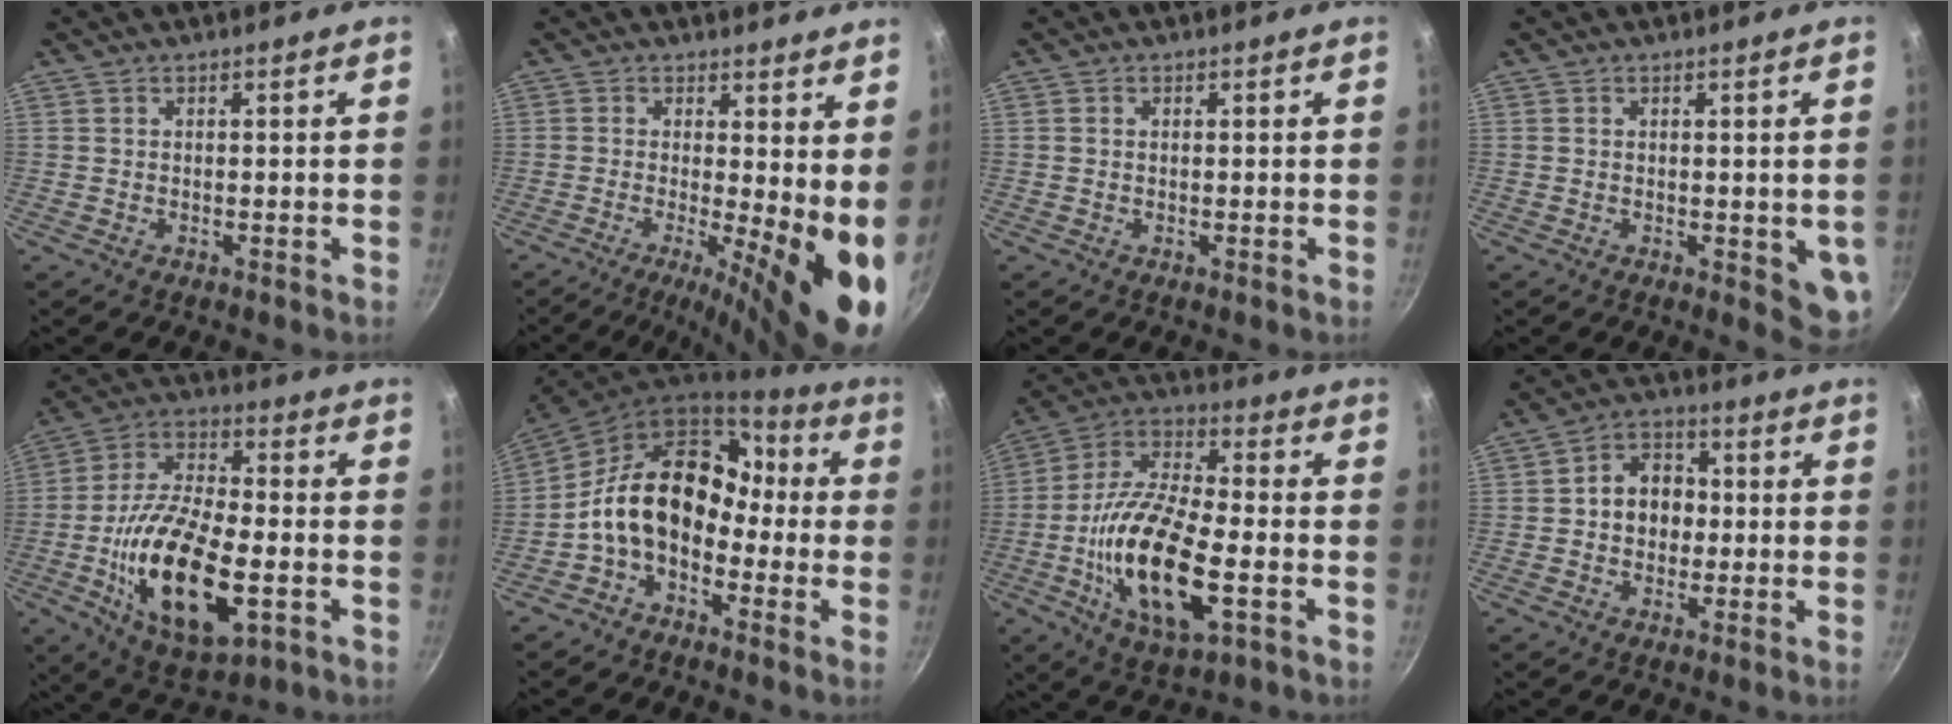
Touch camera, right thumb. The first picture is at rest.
{"total": 11.7, "force": [-0.7, 2.9, 11.3], "torque": [-0.146, -0.019, -0.013]}
{"total": 0.5, "force": [0.1, 0.4, 0.3], "torque": [-0.005, 0.003, 0.001]}
{"total": 5.4, "force": [-0.3, 2.6, 4.7], "torque": [-0.047, -0.008, 0.000]}
{"total": 20.6, "force": [-5.1, 9.5, 17.6], "torque": [-0.306, 0.017, -0.085]}
{"total": 16.2, "force": [-2.2, 11.8, 10.9], "torque": [-0.151, 0.061, -0.055]}
{"total": 21.1, "force": [-4.9, 8.7, 18.6], "torque": [-0.353, 0.017, -0.100]}
{"total": 8.7, "force": [0.0, 7.0, 5.2], "torque": [-0.041, 0.018, -0.011]}